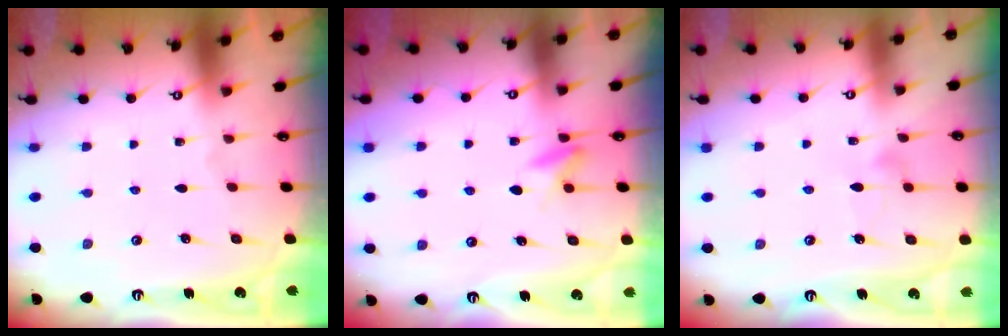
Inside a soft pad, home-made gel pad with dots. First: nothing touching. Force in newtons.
{"total": 5.0, "press": 4.8, "slide": 1.6}
{"total": 6.6, "press": 6.5, "slide": 0.4}